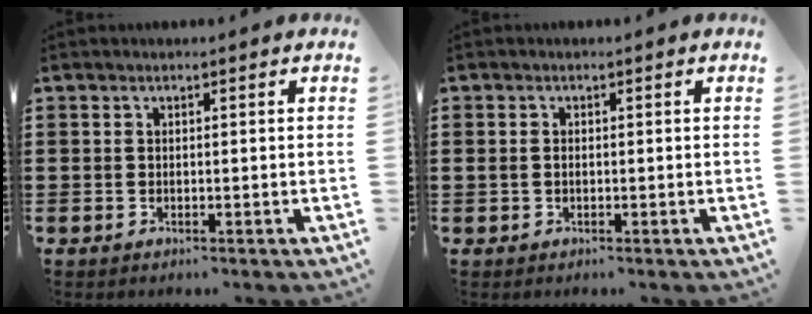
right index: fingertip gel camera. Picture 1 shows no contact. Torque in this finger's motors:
{"motor_torque": [-0.58, 1.10, -0.05, -0.01]}